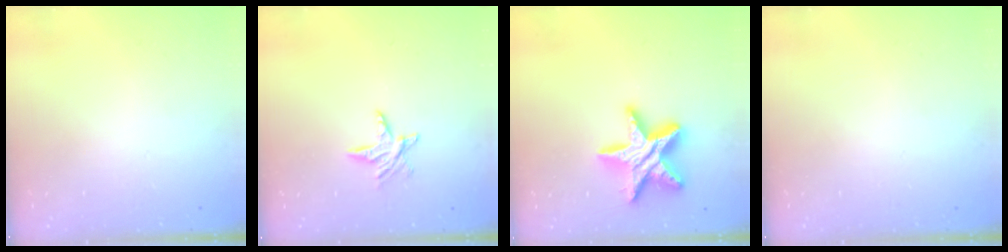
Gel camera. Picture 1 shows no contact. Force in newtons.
{"total": 5.9, "press": 5.9, "slide": 0.4}
{"total": 16.9, "press": 16.9, "slide": 1.1}
{"total": 0.0}